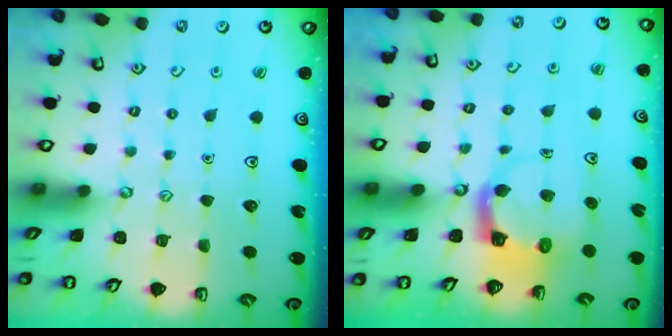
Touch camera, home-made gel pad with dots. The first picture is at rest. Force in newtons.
{"total": 3.6, "press": 3.6, "slide": 0.6}